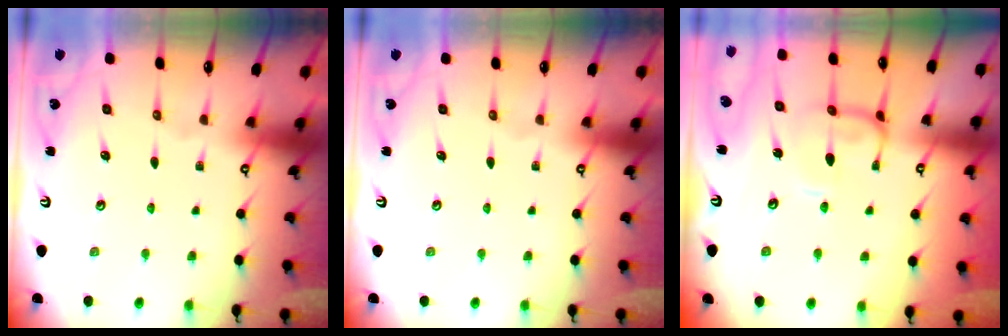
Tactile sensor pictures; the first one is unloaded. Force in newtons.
{"total": 0.0}
{"total": 2.6, "press": 2.5, "slide": 0.6}